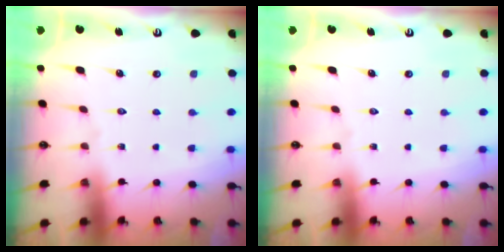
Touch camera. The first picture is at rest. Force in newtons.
{"total": 0.0}